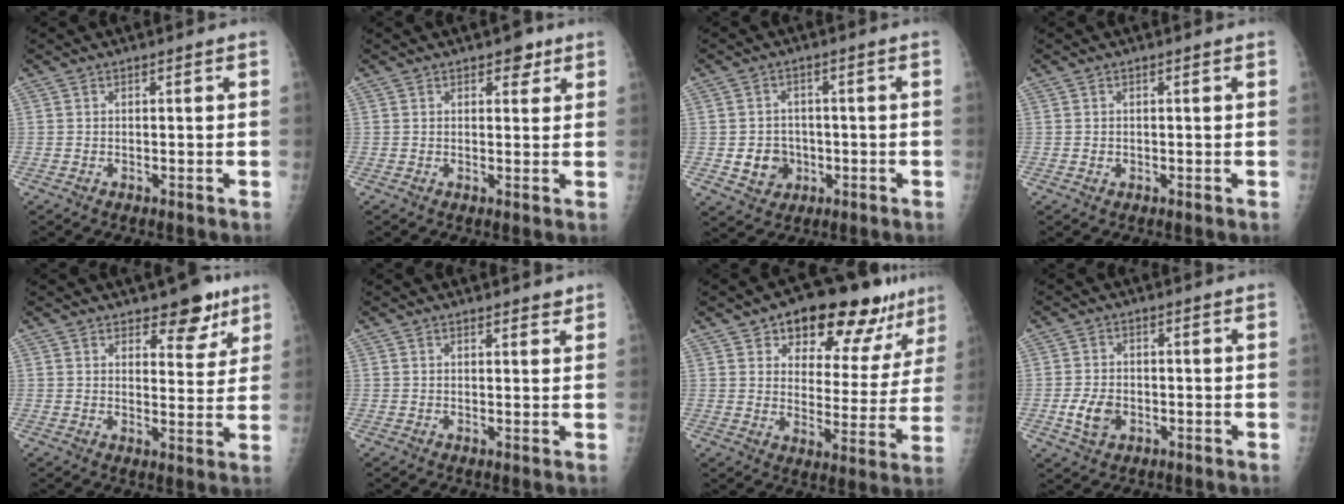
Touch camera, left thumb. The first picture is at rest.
{"total": 2.9, "force": [1.8, 1.7, 1.6], "torque": [-0.002, -0.006, 0.021]}
{"total": 5.8, "force": [-1.2, 5.2, 2.3], "torque": [-0.012, 0.008, -0.014]}
{"total": 0.8, "force": [-0.1, 0.6, 0.4], "torque": [-0.004, 0.001, 0.000]}
{"total": 7.8, "force": [5.3, 3.7, 4.4], "torque": [-0.023, -0.030, 0.072]}
{"total": 2.2, "force": [1.8, 0.8, 0.9], "torque": [-0.001, -0.007, 0.022]}
{"total": 18.6, "force": [12.6, 8.8, 10.5], "torque": [-0.089, -0.047, 0.170]}
{"total": 5.0, "force": [-1.4, 3.5, 3.3], "torque": [-0.057, 0.003, -0.023]}